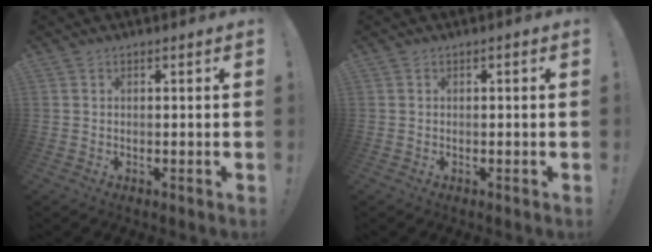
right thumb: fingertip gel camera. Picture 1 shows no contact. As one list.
[{"total": 0.5, "force": [-0.4, 0.3, 0.2], "torque": [-0.009, 0.004, -0.006]}]